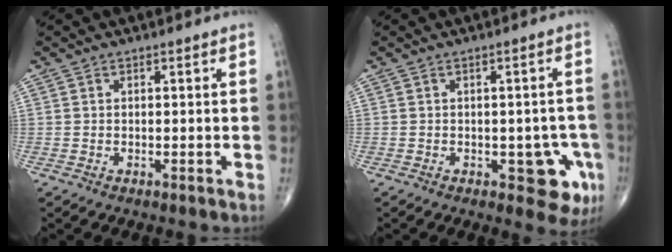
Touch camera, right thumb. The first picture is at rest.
{"total": 6.9, "force": [-2.4, 3.5, 5.4], "torque": [-0.025, 0.002, -0.026]}